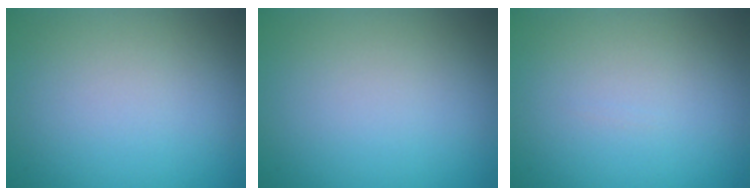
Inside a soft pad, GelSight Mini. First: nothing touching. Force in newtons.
{"total": 0.0}
{"total": 0.0}